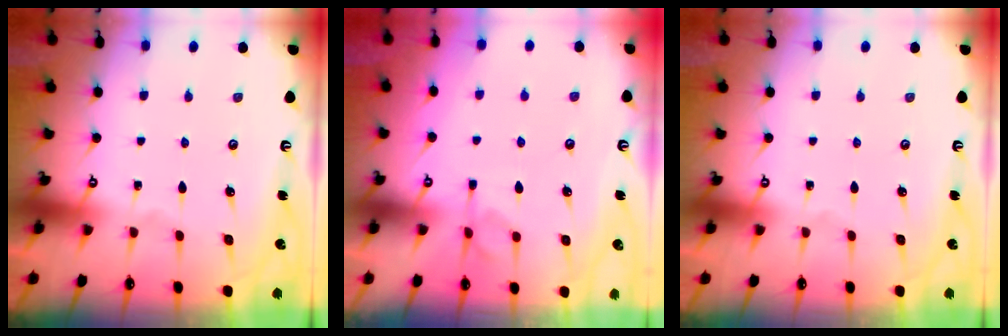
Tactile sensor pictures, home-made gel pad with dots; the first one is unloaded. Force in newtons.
{"total": 2.3, "press": 1.9, "slide": 1.3}
{"total": 0.0}